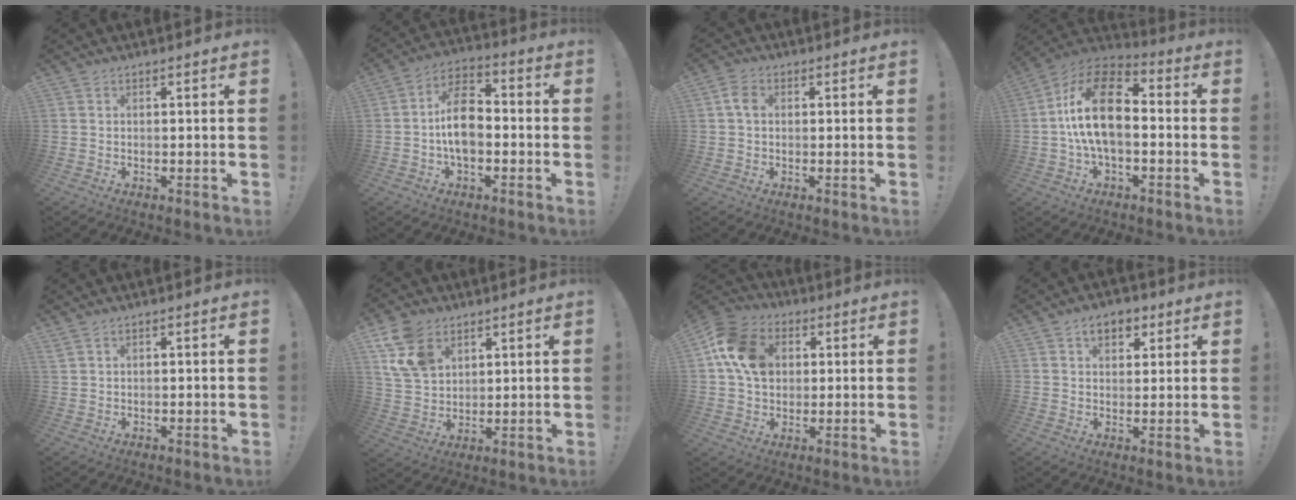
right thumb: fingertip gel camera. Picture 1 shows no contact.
{"total": 12.7, "force": [-1.6, 8.1, 9.6], "torque": [-0.163, 0.013, -0.031]}
{"total": 3.9, "force": [0.6, 2.8, 2.6], "torque": [-0.044, 0.007, 0.013]}
{"total": 18.5, "force": [0.7, 10.6, 15.2], "torque": [-0.272, 0.019, 0.015]}
{"total": 1.4, "force": [1.0, 0.6, 0.8], "torque": [-0.015, 0.002, 0.019]}
{"total": 12.8, "force": [6.5, 9.0, 6.4], "torque": [-0.116, -0.026, 0.132]}
{"total": 14.6, "force": [3.7, 11.4, 8.4], "torque": [-0.134, 0.004, 0.078]}
{"total": 7.1, "force": [3.5, 4.8, 3.8], "torque": [-0.052, -0.004, 0.064]}